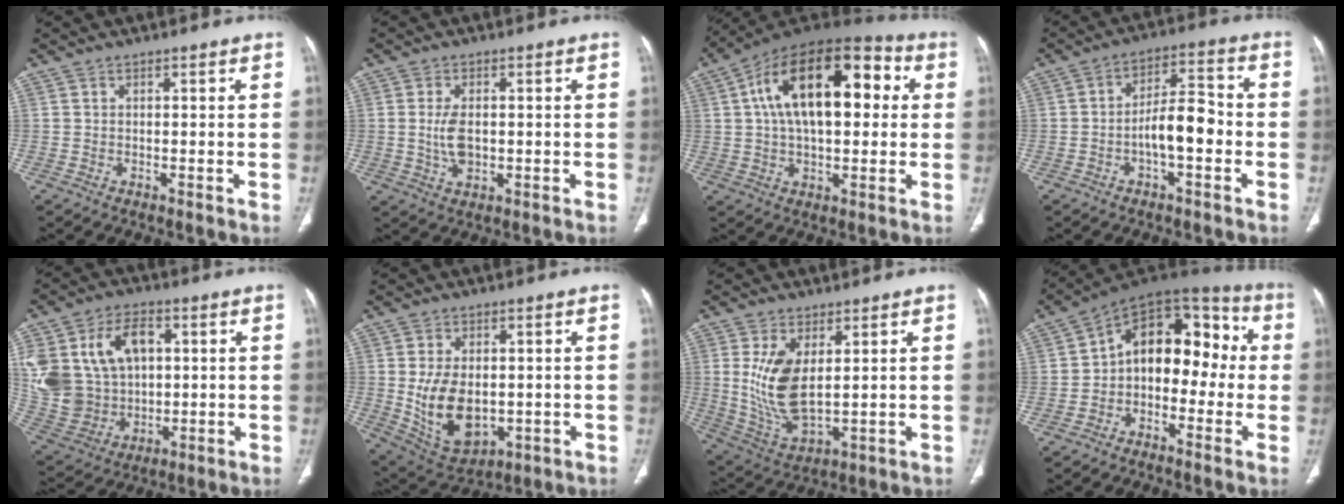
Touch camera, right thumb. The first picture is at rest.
{"total": 5.1, "force": [0.0, 3.1, 4.1], "torque": [-0.078, -0.001, 0.003]}
{"total": 22.9, "force": [4.7, 11.9, 18.9], "torque": [-0.287, 0.033, 0.062]}
{"total": 10.2, "force": [-2.7, 4.5, 8.8], "torque": [-0.133, 0.043, -0.050]}
{"total": 22.2, "force": [4.8, 16.7, 13.9], "torque": [-0.288, 0.017, 0.110]}
{"total": 12.8, "force": [-0.8, 8.1, 9.8], "torque": [-0.154, -0.006, 0.014]}
{"total": 11.8, "force": [2.3, 6.2, 9.8], "torque": [-0.190, -0.020, 0.061]}
{"total": 15.3, "force": [-0.9, 10.2, 11.4], "torque": [-0.114, 0.058, -0.033]}